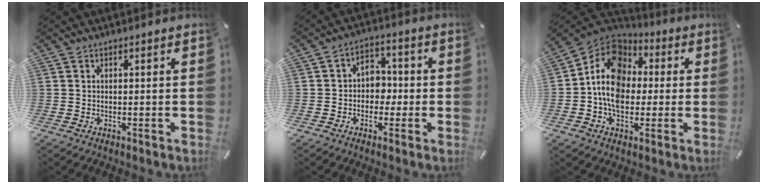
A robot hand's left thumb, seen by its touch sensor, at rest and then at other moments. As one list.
[{"total": 5.7, "force": [-1.2, 5.0, 2.6], "torque": [-0.038, 0.013, -0.025]}, {"total": 13.1, "force": [-0.9, 10.7, 7.5], "torque": [-0.147, 0.010, -0.021]}]